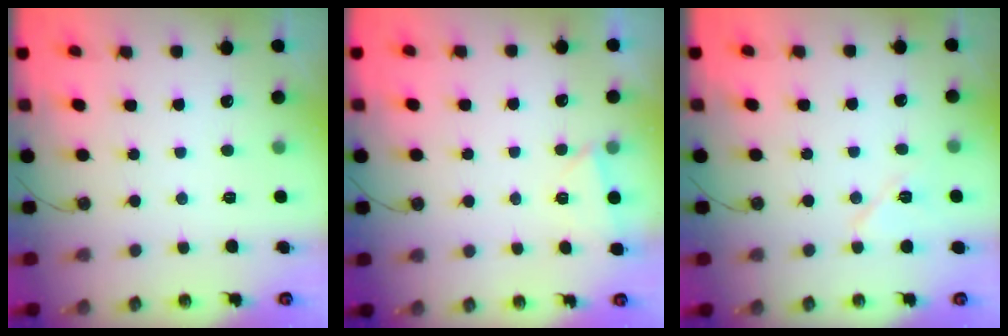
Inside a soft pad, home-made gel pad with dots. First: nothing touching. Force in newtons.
{"total": 1.9, "press": 1.8, "slide": 0.6}
{"total": 11.7, "press": 4.9, "slide": 10.7}